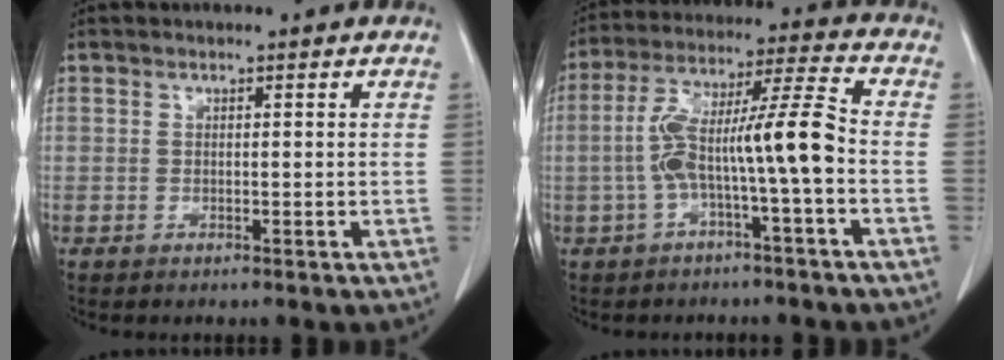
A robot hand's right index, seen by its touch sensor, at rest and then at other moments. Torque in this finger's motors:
{"motor_torque": [0.89, -0.55, 0.45, 0.21]}